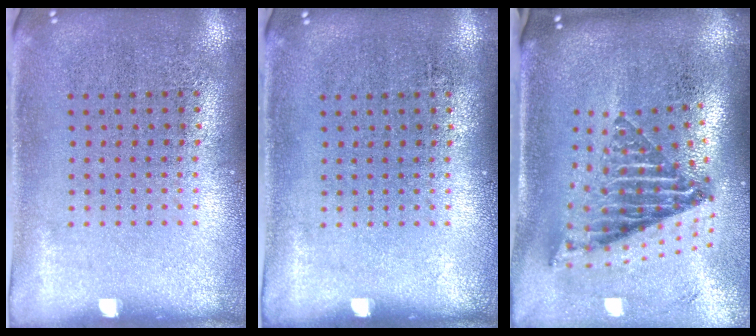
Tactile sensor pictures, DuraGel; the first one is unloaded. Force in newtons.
{"total": 0.0}
{"total": 2.6, "press": 1.7, "slide": 1.9}